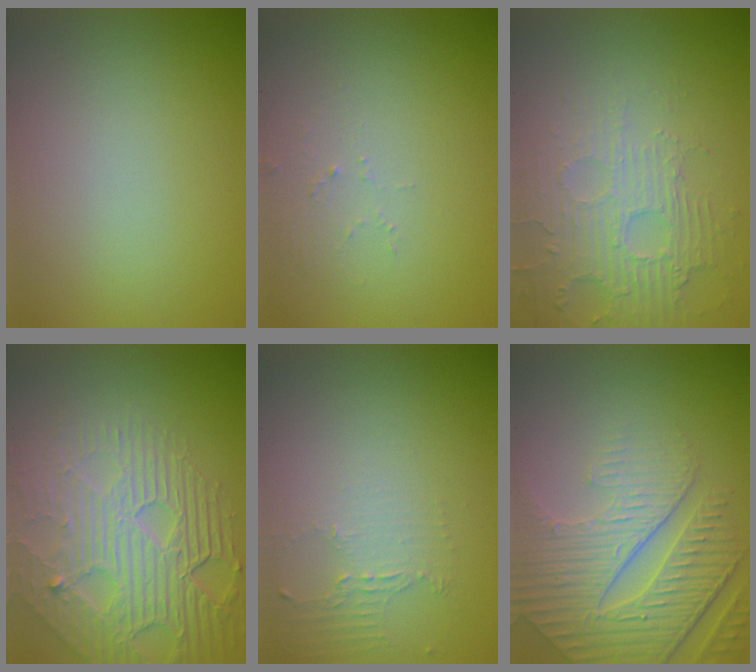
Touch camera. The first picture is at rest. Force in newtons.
{"total": 1.1, "press": 1.1, "slide": 0.1}
{"total": 4.3, "press": 3.8, "slide": 2.0}
{"total": 8.2, "press": 6.0, "slide": 5.6}
{"total": 2.1, "press": 1.5, "slide": 1.4}
{"total": 8.0, "press": 5.8, "slide": 5.5}